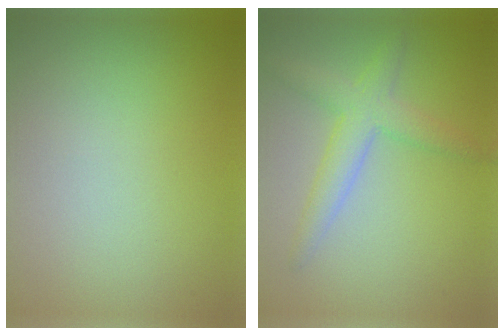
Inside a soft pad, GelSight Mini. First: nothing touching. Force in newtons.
{"total": 3.5, "press": 3.4, "slide": 0.3}